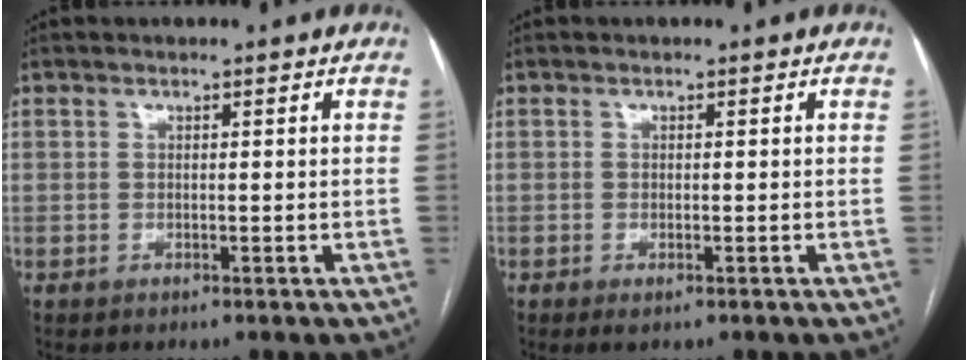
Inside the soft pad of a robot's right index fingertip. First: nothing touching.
{"total": 1.2, "force": [-0.7, 0.3, 1.0], "torque": [-0.016, -0.003, -0.007]}